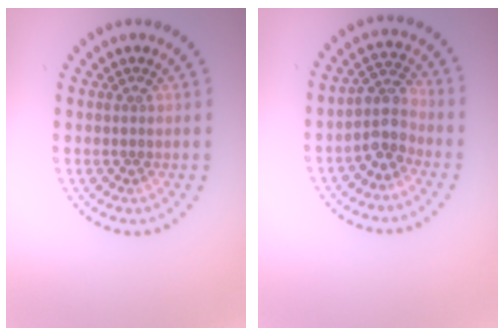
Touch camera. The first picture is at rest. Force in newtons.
{"total": 3.2, "press": 2.4, "slide": 2.0}